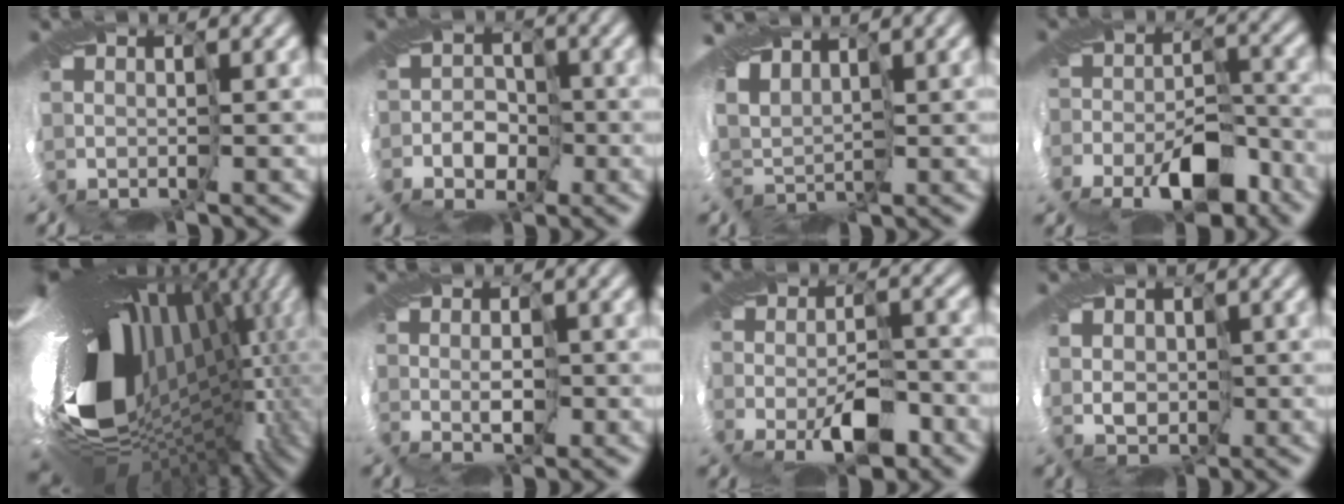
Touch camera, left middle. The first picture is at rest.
{"total": 2.4, "force": [-1.8, 1.6, 0.4], "torque": [0.014, 0.004, -0.038]}
{"total": 7.4, "force": [1.6, 4.6, 5.5], "torque": [-0.086, -0.005, 0.042]}
{"total": 4.3, "force": [-3.0, 2.2, 2.1], "torque": [-0.018, -0.013, -0.046]}
{"total": 18.6, "force": [0.0, 11.1, 14.9], "torque": [-0.257, -0.057, 0.007]}
{"total": 1.1, "force": [-0.3, 0.5, 1.0], "torque": [-0.014, -0.002, -0.004]}
{"total": 3.2, "force": [-2.1, 0.8, 2.3], "torque": [-0.035, -0.002, -0.035]}
{"total": 2.0, "force": [-0.7, 1.6, 1.0], "torque": [-0.006, 0.003, -0.010]}